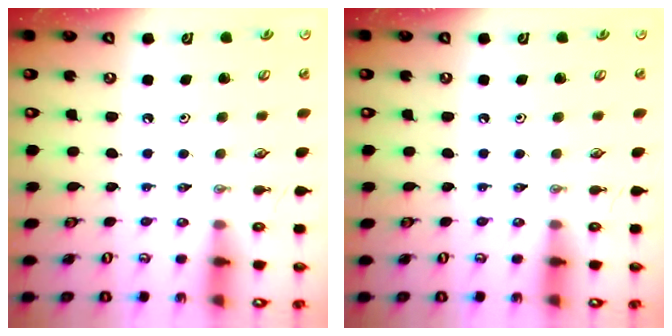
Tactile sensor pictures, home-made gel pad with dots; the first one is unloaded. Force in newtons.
{"total": 0.0}